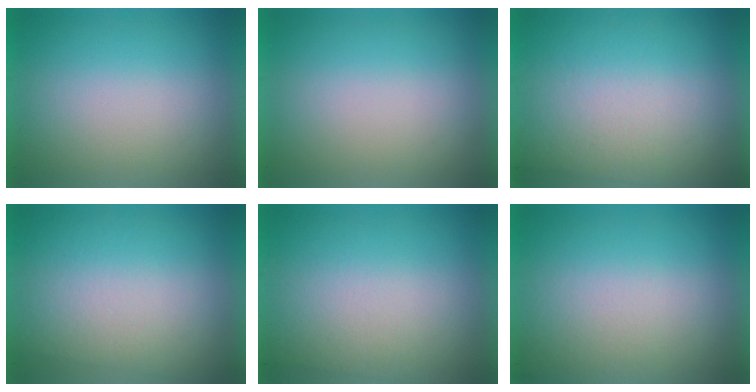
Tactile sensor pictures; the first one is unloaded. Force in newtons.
{"total": 0.0}
{"total": 3.7}
{"total": 2.9}
{"total": 2.6}
{"total": 2.5}